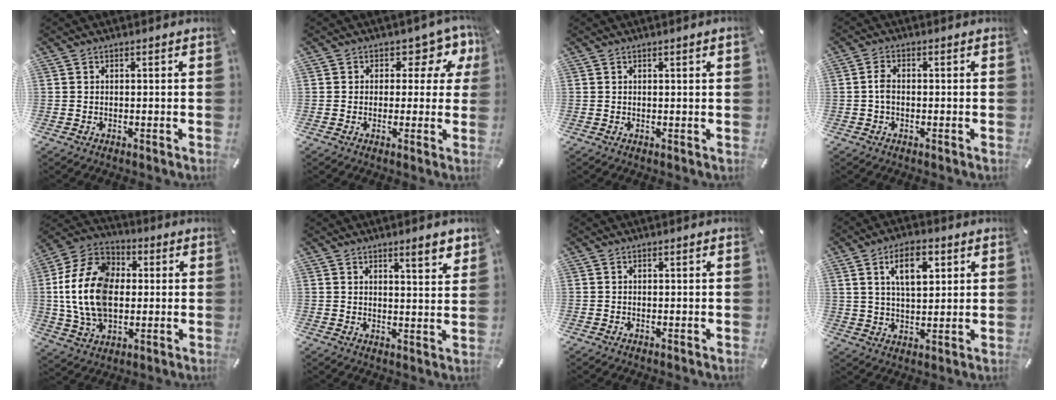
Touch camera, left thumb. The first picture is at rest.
{"total": 8.4, "force": [3.0, 5.7, 5.5], "torque": [-0.066, -0.016, 0.048]}
{"total": 0.7, "force": [0.4, 0.0, 0.6], "torque": [-0.010, -0.001, 0.006]}
{"total": 2.7, "force": [-0.3, 1.6, 2.1], "torque": [-0.040, 0.005, -0.005]}
{"total": 17.5, "force": [0.1, 13.2, 11.5], "torque": [-0.271, 0.013, -0.003]}
{"total": 5.4, "force": [4.0, 1.4, 3.2], "torque": [-0.041, -0.026, 0.064]}
{"total": 0.0}
{"total": 9.3, "force": [4.2, 4.8, 6.7], "torque": [-0.112, -0.001, 0.070]}